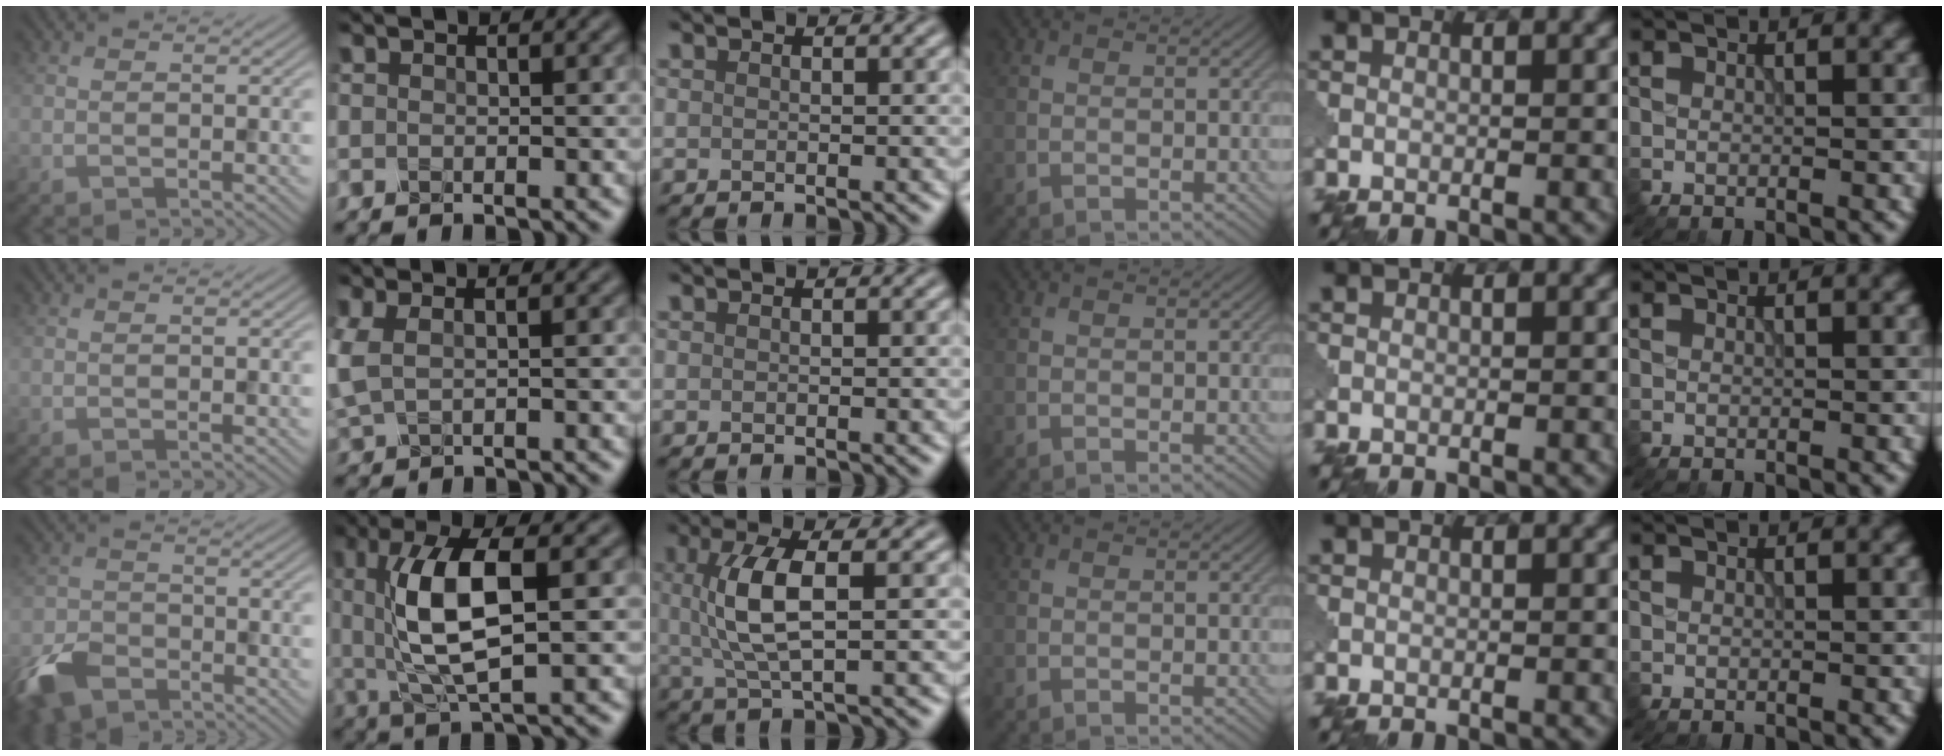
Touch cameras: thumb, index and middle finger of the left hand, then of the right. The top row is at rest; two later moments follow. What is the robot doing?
{"motion": "squeeze", "object": "clothespin"}